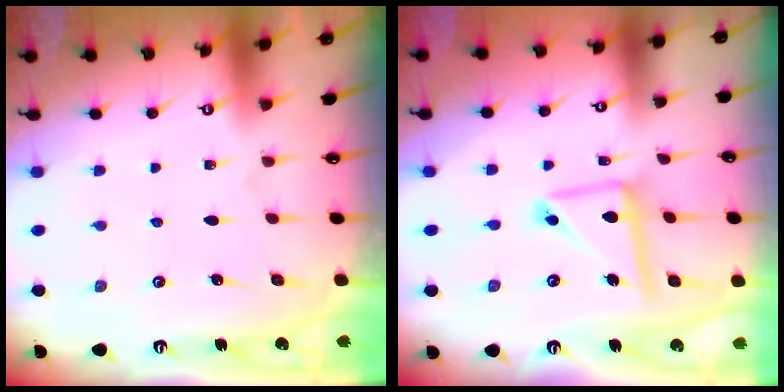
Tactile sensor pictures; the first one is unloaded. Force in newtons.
{"total": 11.5, "press": 11.4, "slide": 1.2}